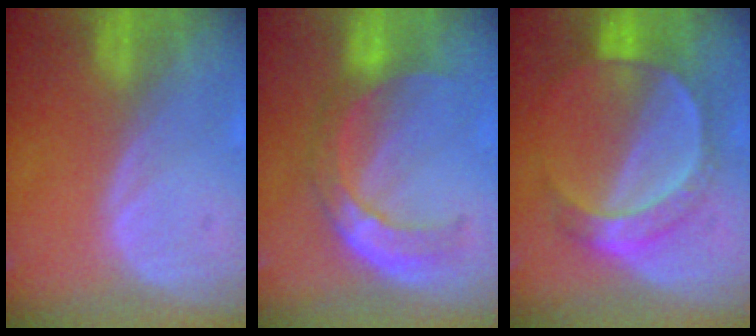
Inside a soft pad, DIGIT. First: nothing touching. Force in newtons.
{"total": 8.1, "press": 6.8, "slide": 4.4}
{"total": 6.9, "press": 6.5, "slide": 2.4}